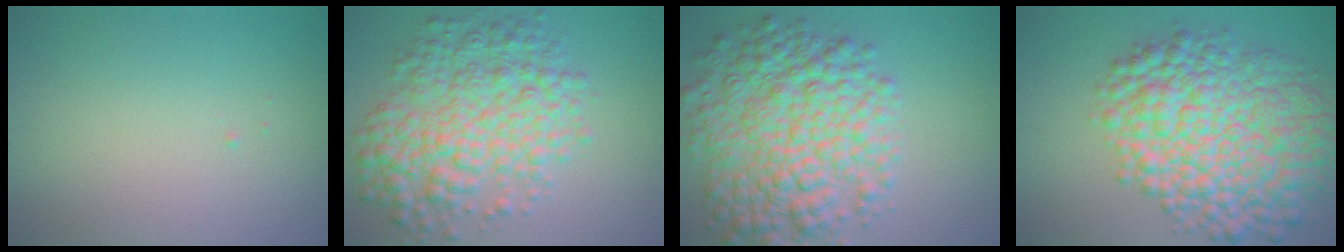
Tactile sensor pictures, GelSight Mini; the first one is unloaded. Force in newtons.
{"total": 7.4, "press": 7.4, "slide": 0.2}
{"total": 9.0, "press": 9.0, "slide": 0.2}
{"total": 11.6, "press": 11.6, "slide": 0.3}